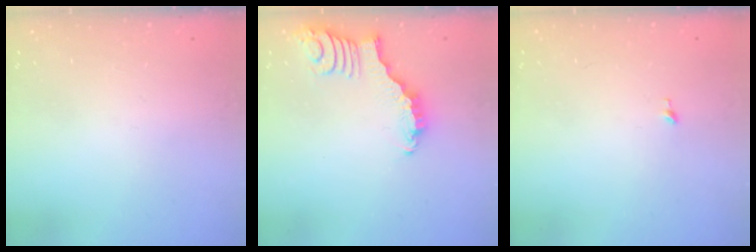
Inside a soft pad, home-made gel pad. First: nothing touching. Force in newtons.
{"total": 3.4, "press": 3.4, "slide": 0.5}
{"total": 5.3, "press": 5.3, "slide": 0.4}